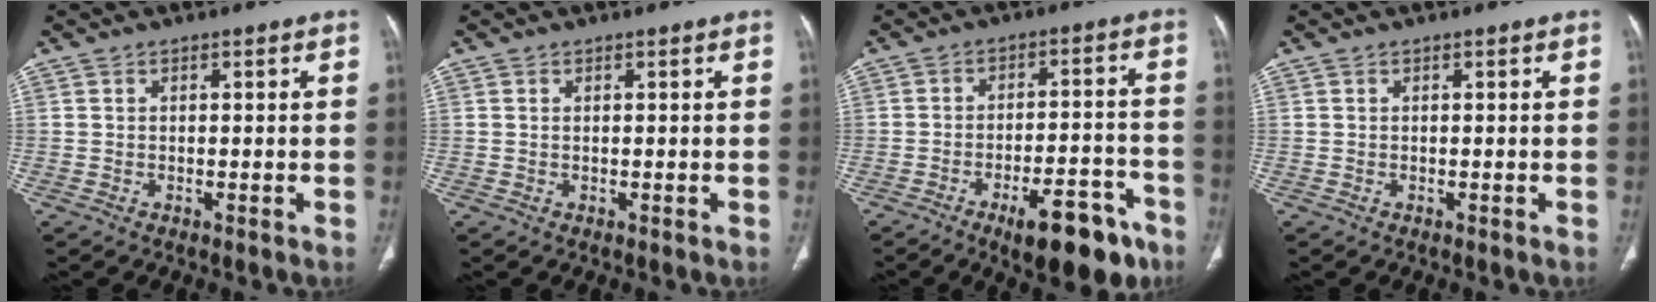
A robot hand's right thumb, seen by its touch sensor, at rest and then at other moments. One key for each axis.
{"total": 0.0}
{"total": 13.5, "fx": -8.1, "fy": 4.9, "fz": 9.6, "tx": -0.116, "ty": 0.055, "tz": -0.111}
{"total": 0.0}